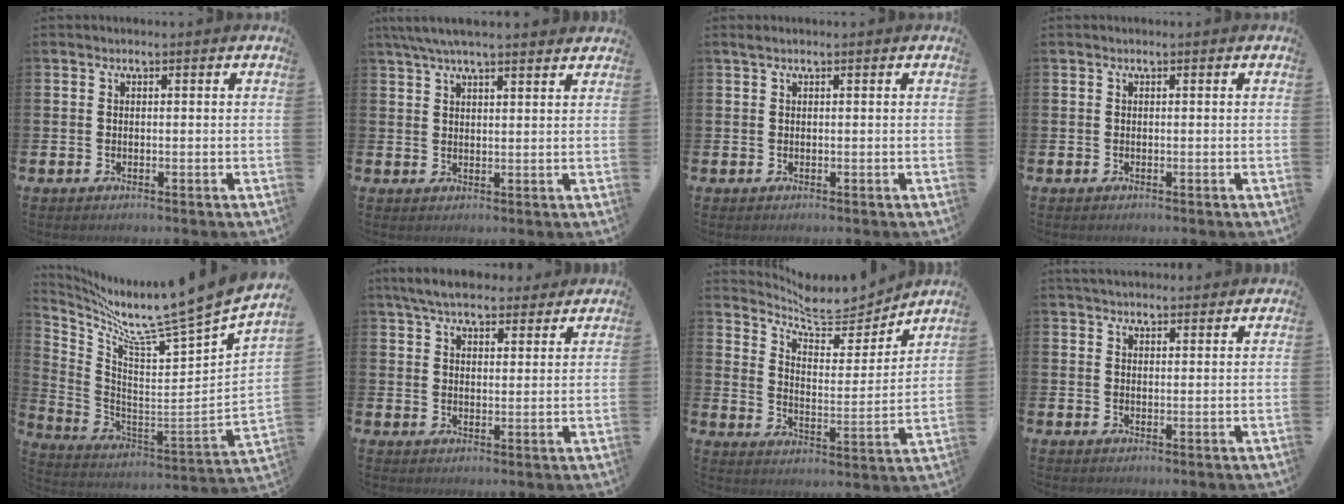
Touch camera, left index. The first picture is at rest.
{"total": 5.2, "force": [4.6, 0.6, 2.2], "torque": [-0.052, -0.008, 0.085]}
{"total": 0.5, "force": [0.3, 0.0, 0.4], "torque": [-0.013, 0.004, 0.006]}
{"total": 0.0}
{"total": 8.0, "force": [7.2, -1.2, 3.2], "torque": [-0.098, -0.083, 0.106]}
{"total": 6.4, "force": [5.9, 1.7, 1.8], "torque": [-0.051, -0.014, 0.109]}
{"total": 7.3, "force": [7.0, 1.6, 1.4], "torque": [-0.061, -0.059, 0.120]}
{"total": 3.0, "force": [2.9, 0.7, 0.5], "torque": [-0.013, -0.008, 0.053]}